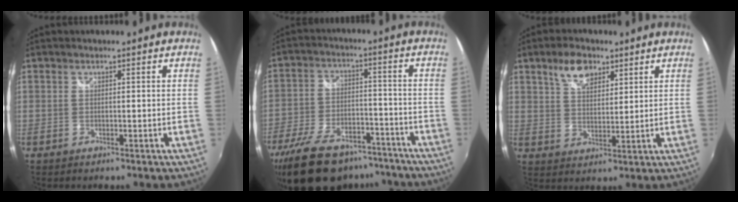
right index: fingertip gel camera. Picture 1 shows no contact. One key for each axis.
{"total": 21.0, "fx": -16.4, "fy": 9.2, "fz": 9.3, "tx": -0.198, "ty": 0.003, "tz": -0.243}
{"total": 7.0, "fx": 4.3, "fy": 3.7, "fz": 4.1, "tx": -0.070, "ty": 0.011, "tz": 0.077}